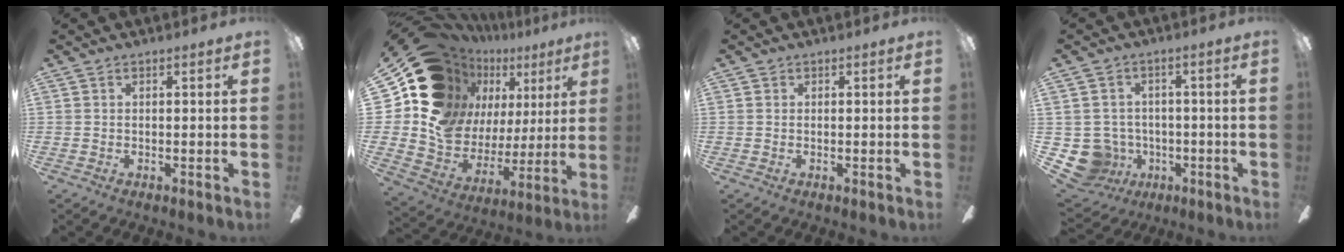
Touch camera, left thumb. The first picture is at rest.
{"total": 16.1, "force": [8.4, 12.4, 5.8], "torque": [-0.127, -0.074, 0.176]}
{"total": 0.0}
{"total": 9.2, "force": [-2.7, 8.4, 2.5], "torque": [-0.097, 0.016, -0.042]}